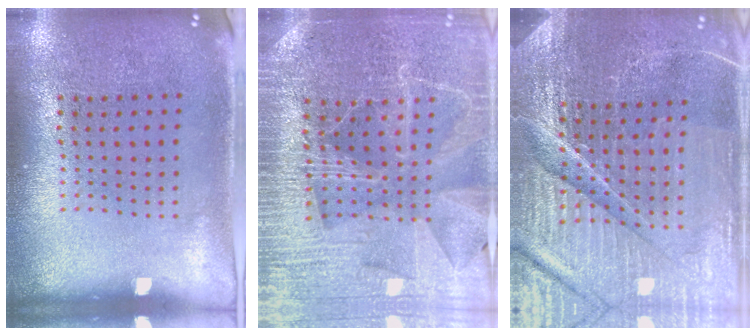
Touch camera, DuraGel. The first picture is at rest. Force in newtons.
{"total": 4.1, "press": 3.9, "slide": 1.3}
{"total": 5.8, "press": 5.3, "slide": 2.4}